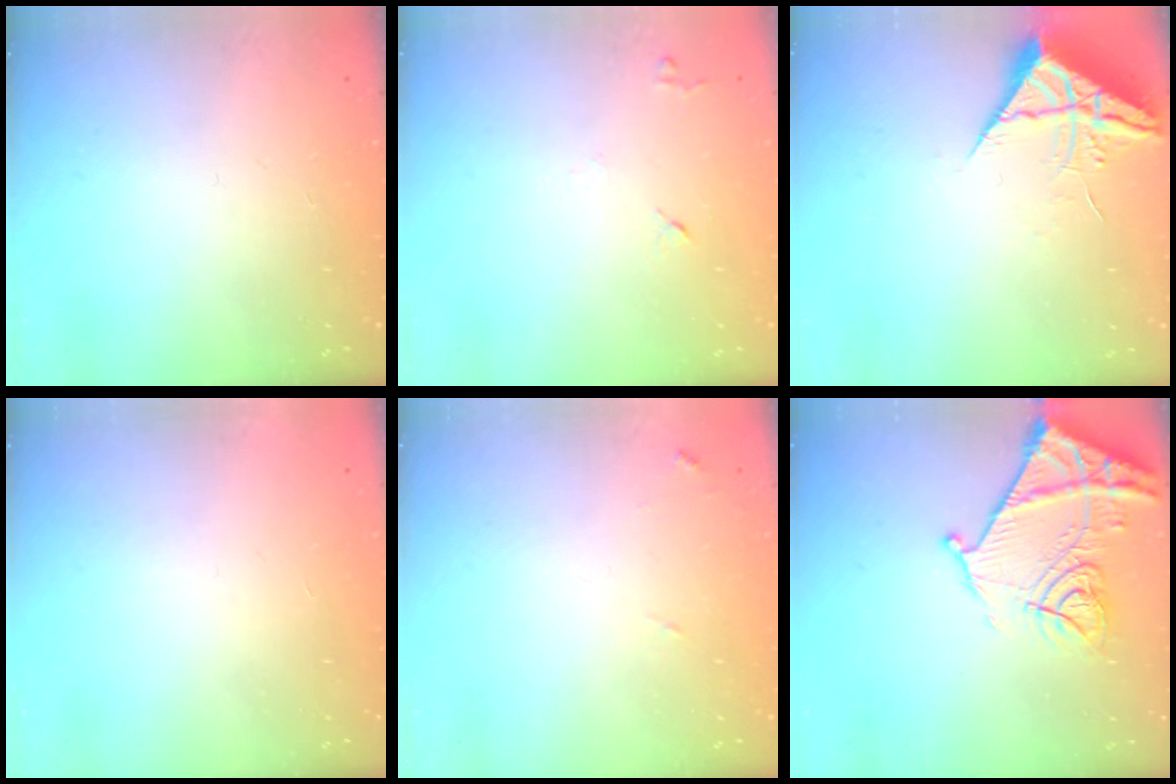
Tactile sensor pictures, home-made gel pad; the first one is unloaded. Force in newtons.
{"total": 5.6, "press": 5.5, "slide": 0.9}
{"total": 6.7, "press": 6.7, "slide": 0.5}
{"total": 1.6, "press": 1.6, "slide": 0.1}
{"total": 6.3, "press": 6.3, "slide": 0.5}
{"total": 15.3, "press": 15.3, "slide": 1.6}